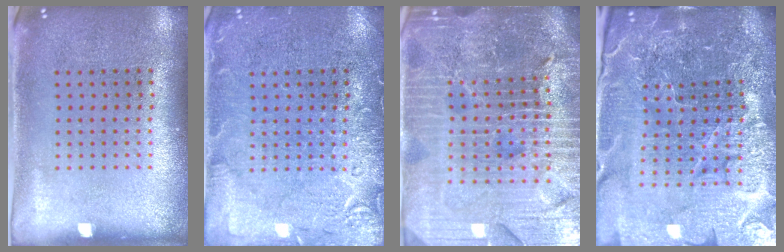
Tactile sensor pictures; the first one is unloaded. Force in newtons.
{"total": 3.8, "press": 3.8, "slide": 0.6}
{"total": 6.5, "press": 5.7, "slide": 3.1}
{"total": 6.6, "press": 5.8, "slide": 3.2}